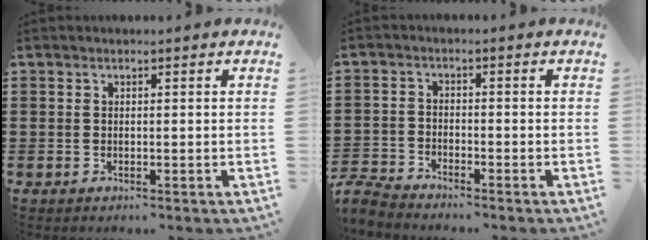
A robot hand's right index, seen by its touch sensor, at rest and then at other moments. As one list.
[{"total": 3.3, "force": [-3.3, 0.5, 0.3], "torque": [-0.023, -0.003, -0.074]}]